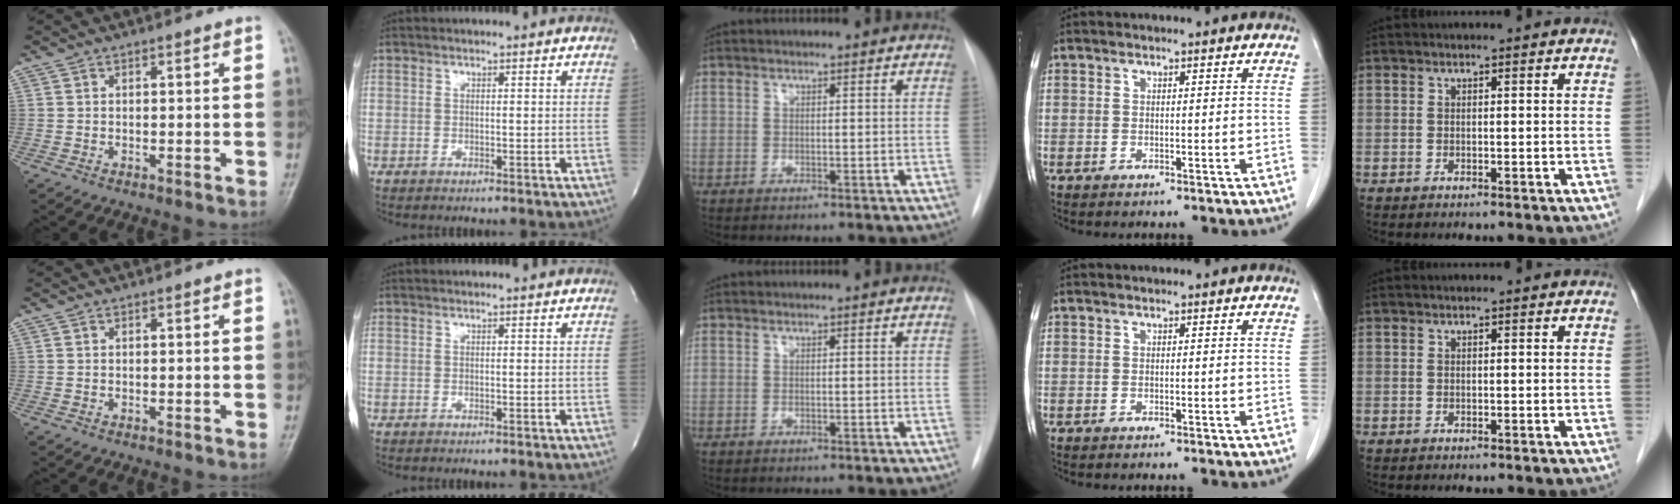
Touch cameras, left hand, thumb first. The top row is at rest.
{}